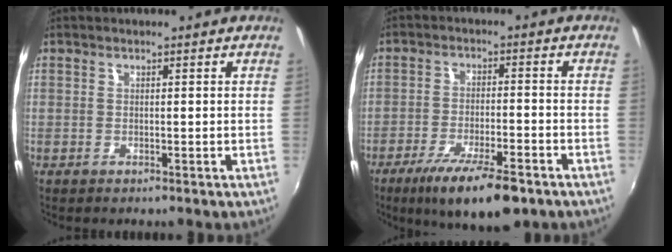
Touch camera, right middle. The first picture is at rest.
{"total": 12.9, "force": [-8.7, 3.1, 9.0], "torque": [-0.174, -0.029, -0.144]}